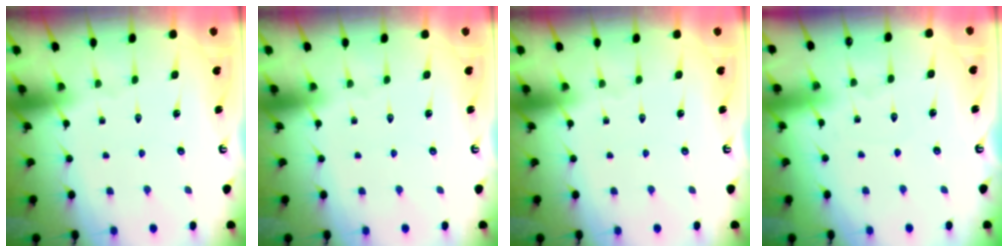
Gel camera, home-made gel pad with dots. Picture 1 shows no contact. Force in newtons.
{"total": 0.0}
{"total": 0.0}
{"total": 2.6, "press": 2.6, "slide": 0.4}